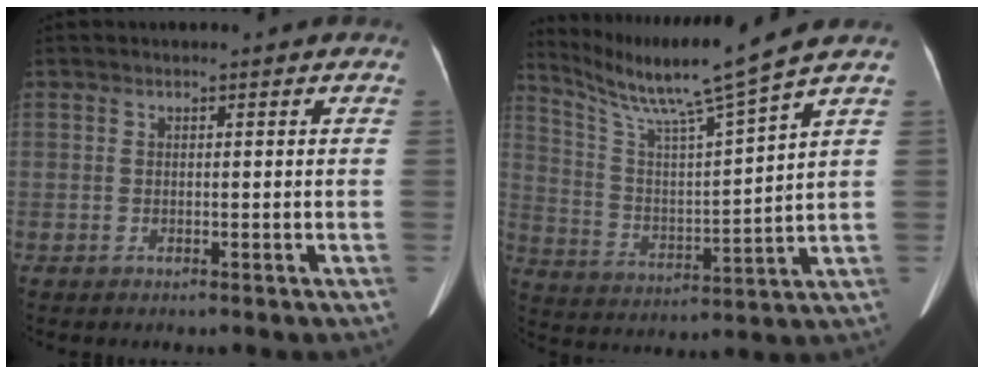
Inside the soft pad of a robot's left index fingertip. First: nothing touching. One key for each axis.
{"total": 14.1, "fx": 11.5, "fy": -2.5, "fz": 7.7, "tx": -0.144, "ty": -0.010, "tz": 0.207}